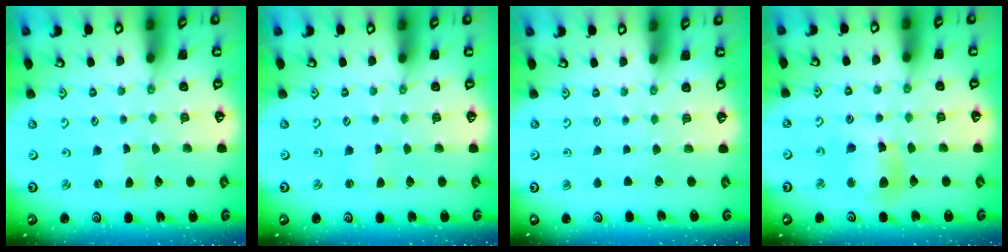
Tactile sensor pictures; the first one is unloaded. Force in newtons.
{"total": 0.0}
{"total": 0.0}
{"total": 11.0, "press": 10.9, "slide": 1.6}